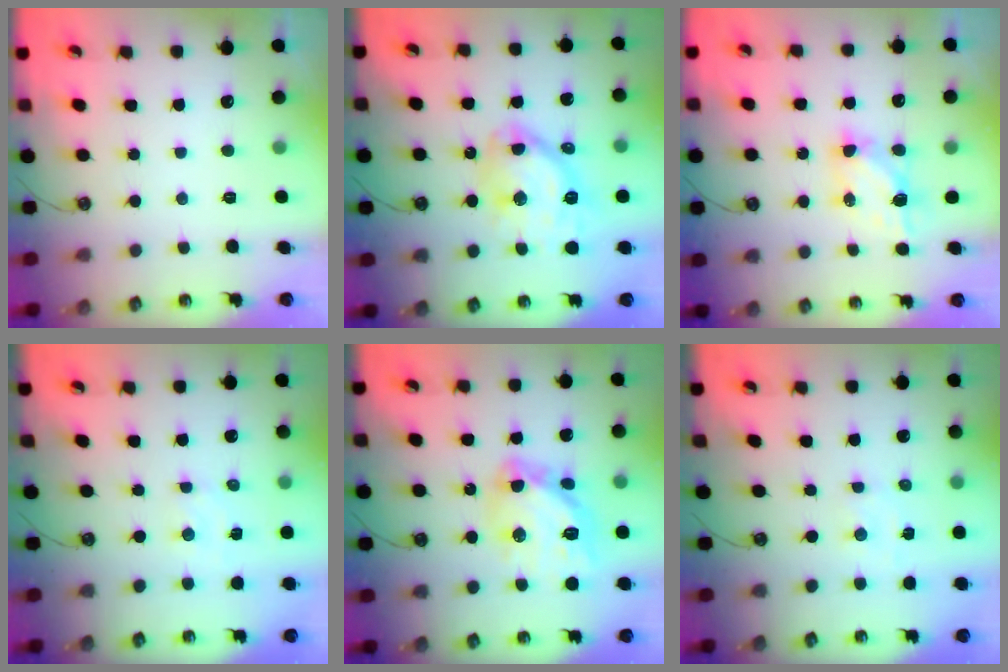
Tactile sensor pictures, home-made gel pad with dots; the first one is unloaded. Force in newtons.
{"total": 14.2, "press": 14.1, "slide": 1.5}
{"total": 6.0, "press": 6.0, "slide": 0.4}
{"total": 3.5, "press": 3.4, "slide": 0.5}
{"total": 15.5, "press": 15.4, "slide": 1.4}
{"total": 2.0, "press": 1.9, "slide": 0.3}